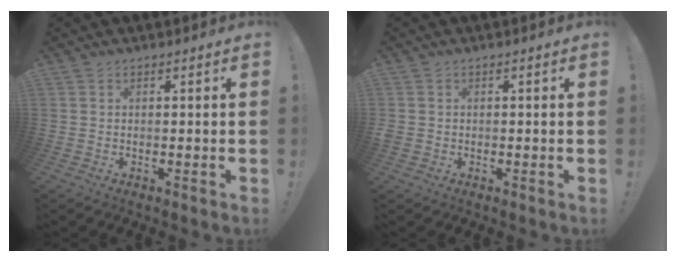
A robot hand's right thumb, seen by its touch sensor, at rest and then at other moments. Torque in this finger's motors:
{"motor_torque": [0.70, 0.89, 0.49, -0.02, 0.01]}